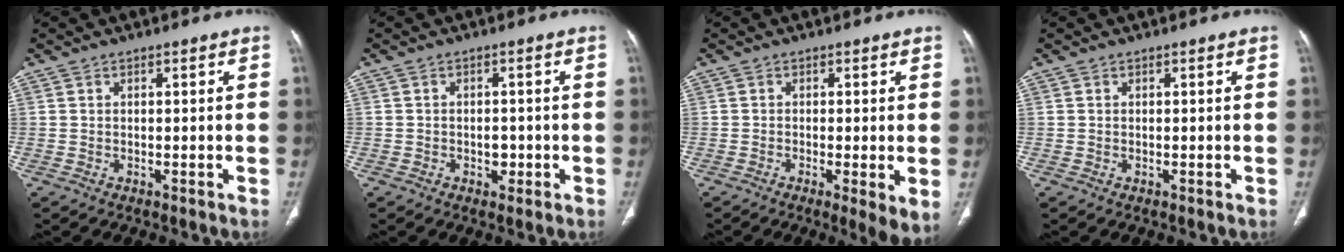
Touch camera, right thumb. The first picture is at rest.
{"total": 2.4, "force": [-0.7, 1.8, 1.4], "torque": [-0.007, 0.005, -0.008]}
{"total": 5.0, "force": [-1.1, 1.0, 4.8], "torque": [-0.084, -0.017, -0.020]}
{"total": 0.0}